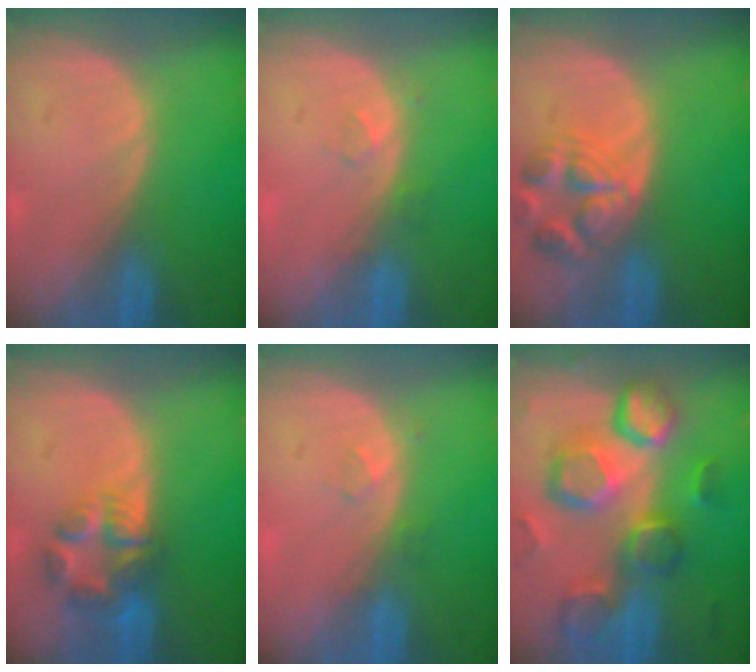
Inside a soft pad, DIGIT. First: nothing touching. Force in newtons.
{"total": 1.9, "press": 1.6, "slide": 1.0}
{"total": 7.1, "press": 6.4, "slide": 3.2}
{"total": 6.8, "press": 6.3, "slide": 2.6}
{"total": 1.9, "press": 1.6, "slide": 1.0}
{"total": 12.9, "press": 11.3, "slide": 6.3}